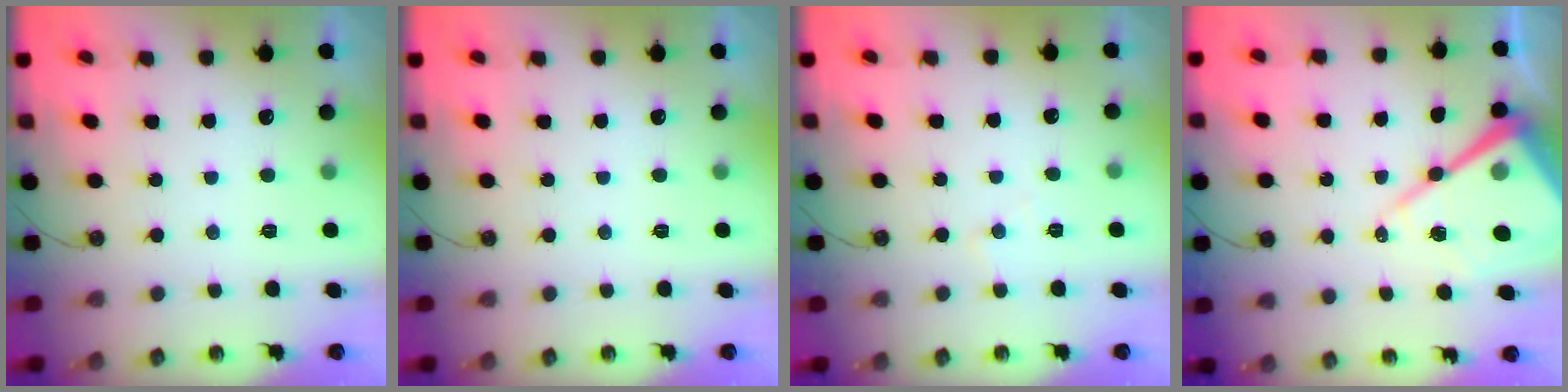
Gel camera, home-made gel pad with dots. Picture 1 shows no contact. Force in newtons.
{"total": 0.0}
{"total": 4.7, "press": 4.7, "slide": 0.7}
{"total": 18.7, "press": 18.6, "slide": 1.8}